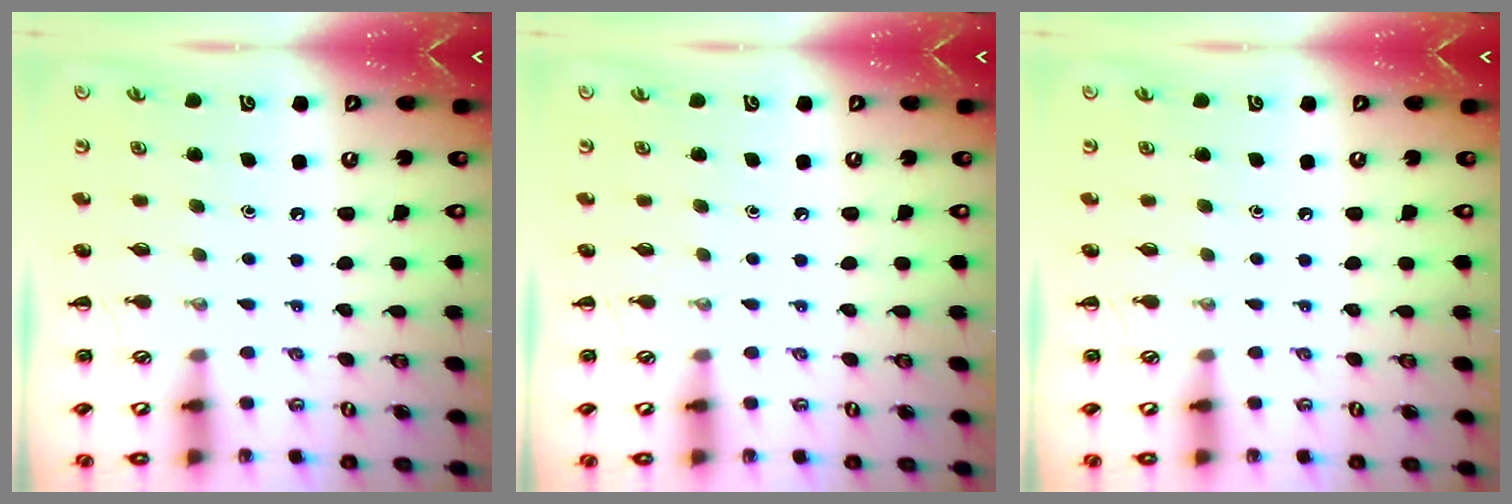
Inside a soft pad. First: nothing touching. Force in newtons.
{"total": 0.0}
{"total": 0.0}